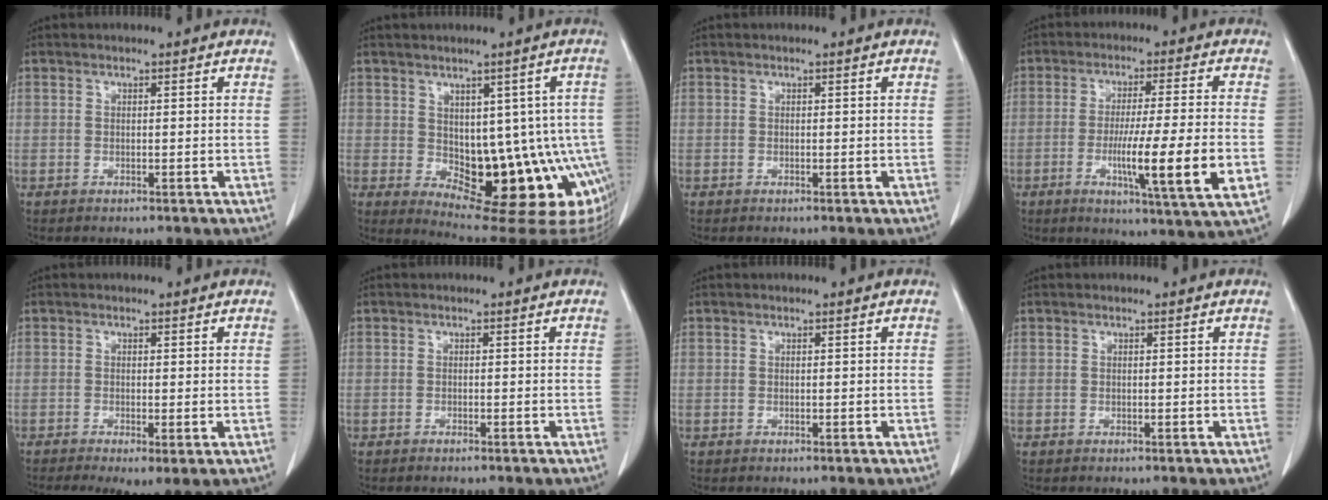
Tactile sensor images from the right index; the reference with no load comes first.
{"total": 15.9, "force": [-3.5, 7.4, 13.7], "torque": [-0.114, 0.012, -0.023]}
{"total": 0.0}
{"total": 13.4, "force": [-3.1, -0.5, 13.1], "torque": [-0.214, -0.027, -0.053]}
{"total": 4.5, "force": [-1.8, 1.3, 3.9], "torque": [-0.056, -0.017, -0.027]}
{"total": 0.0}
{"total": 0.0}
{"total": 0.0}